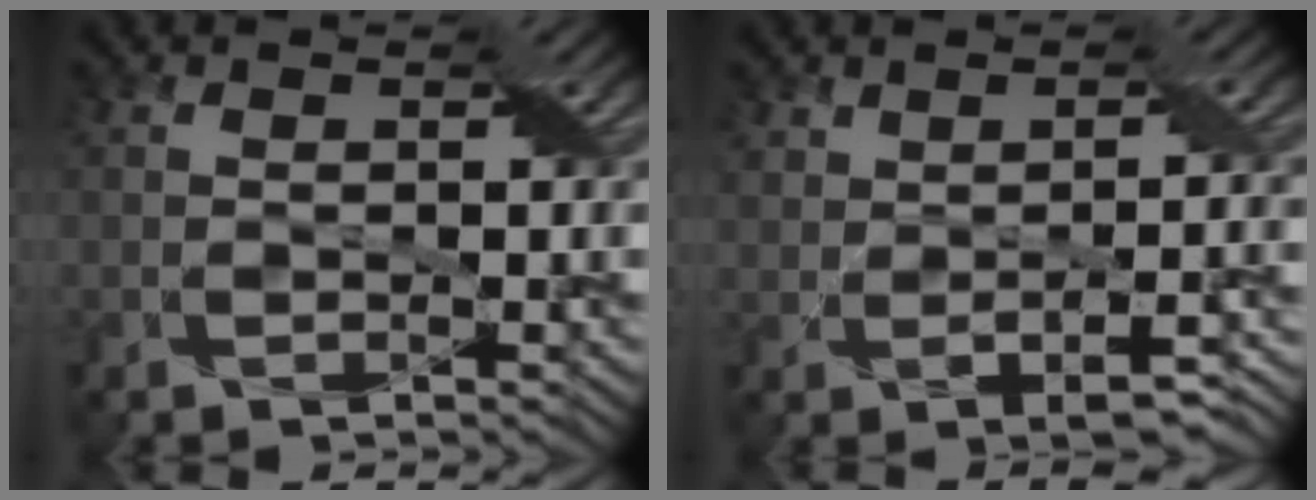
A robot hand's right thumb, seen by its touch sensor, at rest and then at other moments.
{"total": 5.7, "force": [-0.3, 2.8, 5.0], "torque": [-0.088, -0.003, 0.007]}